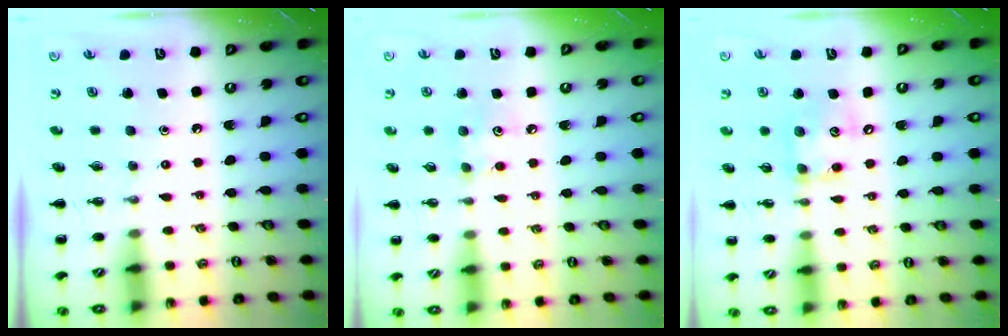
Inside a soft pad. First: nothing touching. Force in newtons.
{"total": 4.6, "press": 4.5, "slide": 1.1}
{"total": 10.8, "press": 10.7, "slide": 1.6}